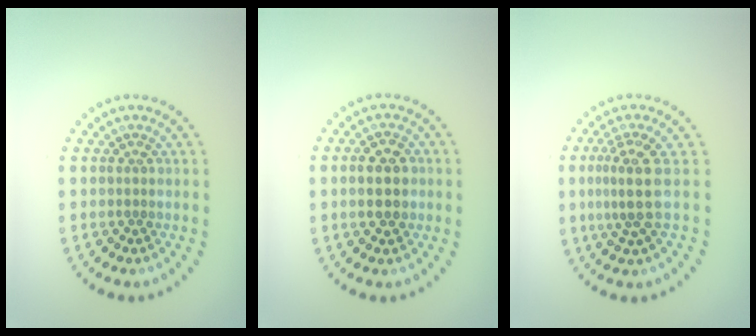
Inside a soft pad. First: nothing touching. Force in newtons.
{"total": 3.8, "press": 3.8, "slide": 0.2}
{"total": 3.1, "press": 2.2, "slide": 2.2}